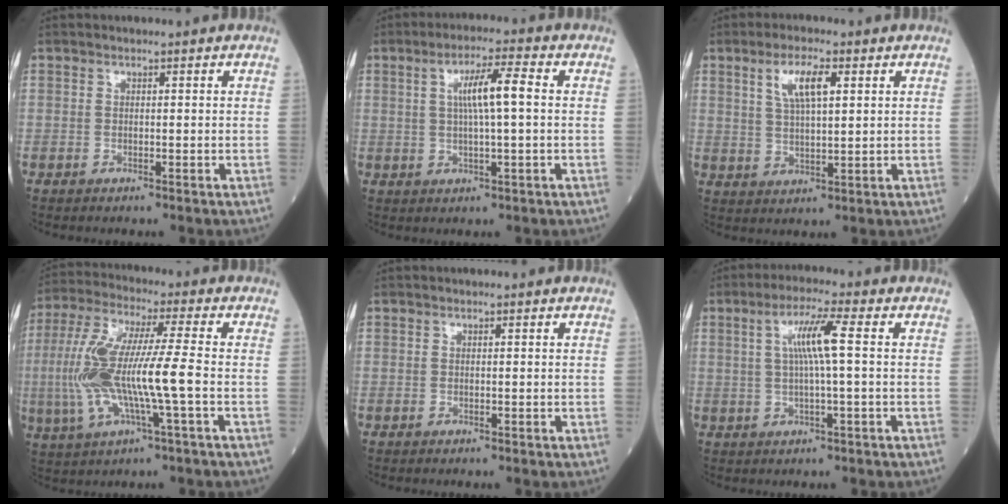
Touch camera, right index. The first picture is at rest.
{"total": 6.7, "force": [1.1, 0.2, 6.6], "torque": [-0.116, 0.008, 0.018]}
{"total": 6.3, "force": [2.7, 1.5, 5.6], "torque": [-0.109, 0.006, 0.052]}
{"total": 14.3, "force": [-2.0, 1.1, 14.1], "torque": [-0.301, 0.005, -0.041]}
{"total": 0.0}
{"total": 6.5, "force": [1.1, -0.3, 6.4], "torque": [-0.120, 0.009, 0.020]}